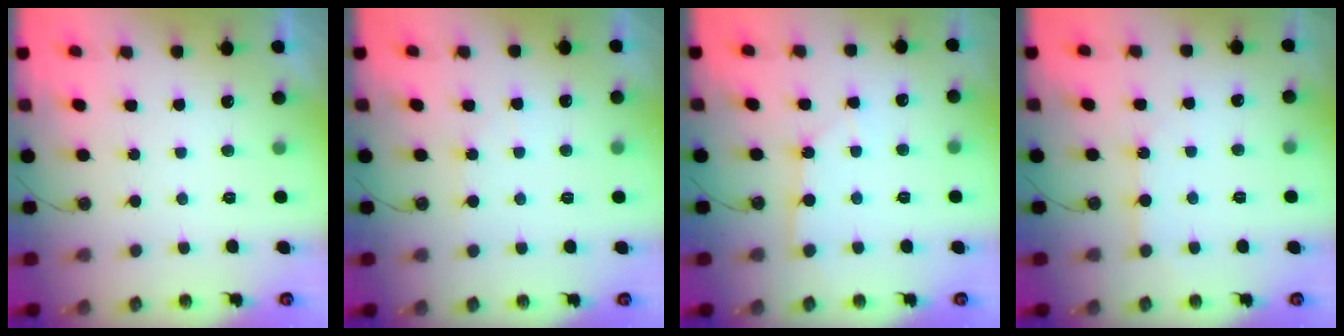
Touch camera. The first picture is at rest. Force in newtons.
{"total": 3.1, "press": 3.1, "slide": 0.5}
{"total": 2.5, "press": 2.5, "slide": 0.3}
{"total": 6.4, "press": 6.3, "slide": 0.7}